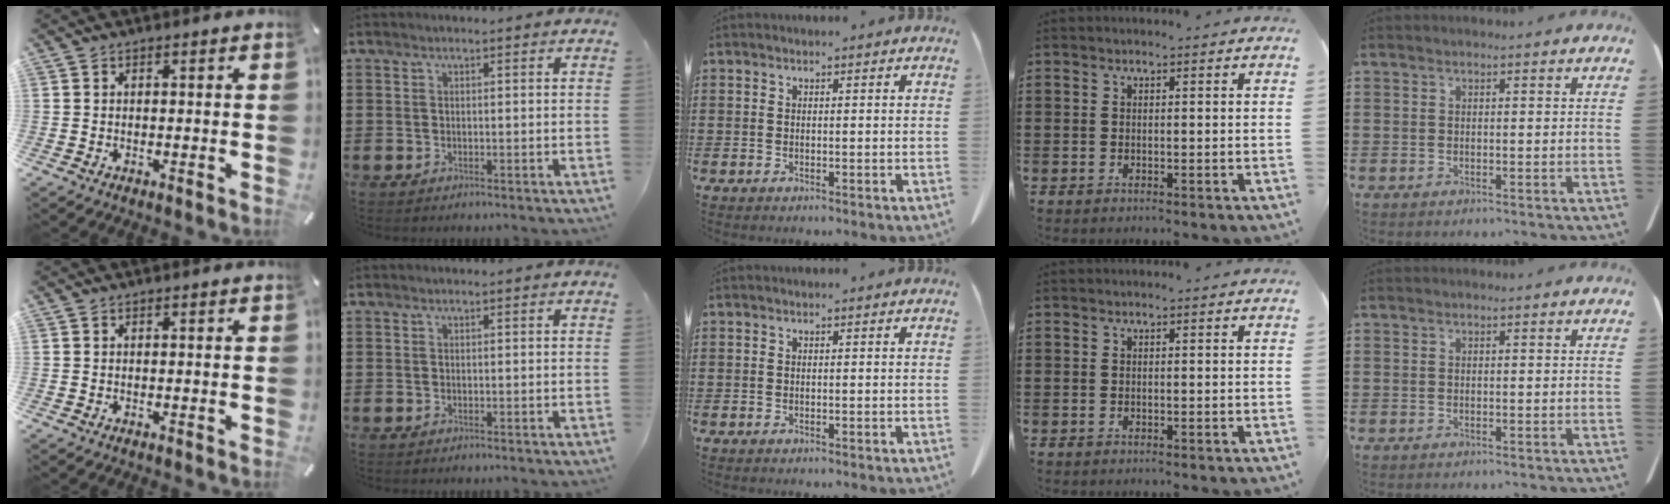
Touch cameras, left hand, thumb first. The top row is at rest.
{}